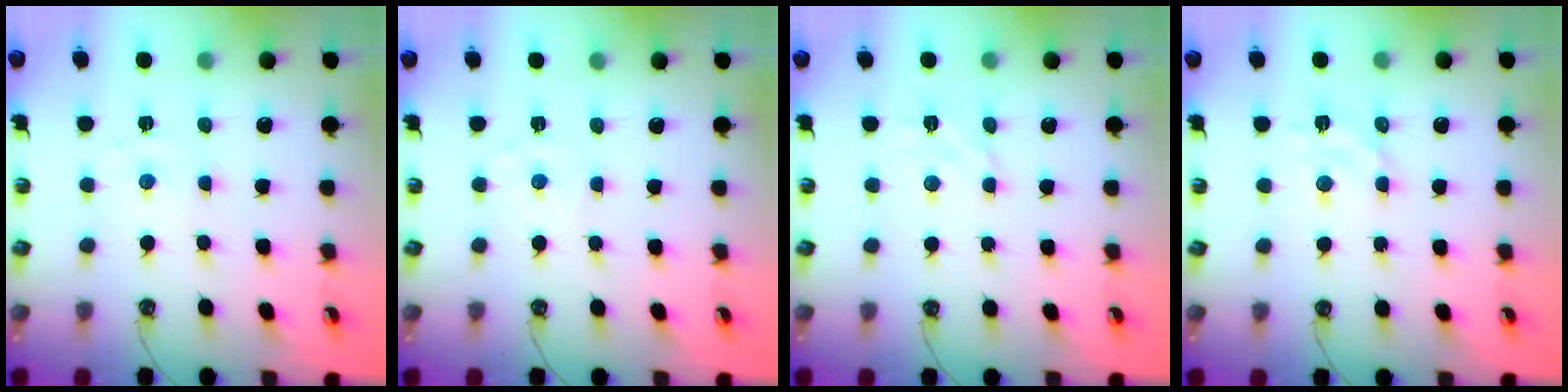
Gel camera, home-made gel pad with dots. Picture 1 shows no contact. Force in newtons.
{"total": 1.1, "press": 1.1, "slide": 0.2}
{"total": 2.9, "press": 2.9, "slide": 0.3}
{"total": 6.8, "press": 6.7, "slide": 1.2}